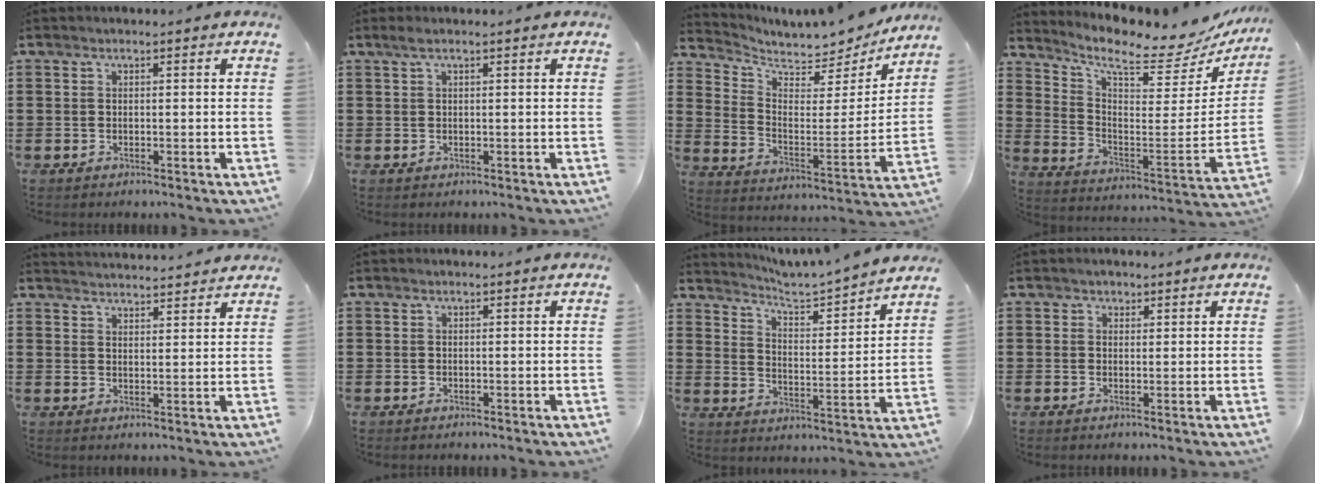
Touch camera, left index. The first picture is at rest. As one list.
[{"total": 0.9, "force": [0.4, 0.1, 0.7], "torque": [-0.015, 0.001, 0.008]}, {"total": 5.5, "force": [5.3, 1.5, 0.7], "torque": [-0.047, -0.040, 0.090]}, {"total": 7.9, "force": [6.4, 1.5, 4.4], "torque": [-0.101, -0.056, 0.101]}, {"total": 2.9, "force": [2.9, -0.2, -0.2], "torque": [-0.005, -0.013, 0.054]}, {"total": 0.0}, {"total": 3.6, "force": [3.5, -0.3, 0.7], "torque": [-0.037, -0.035, 0.049]}, {"total": 1.1, "force": [0.8, 0.8, 0.0], "torque": [-0.003, 0.004, 0.015]}]